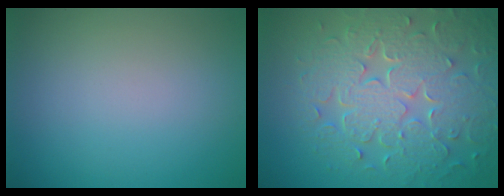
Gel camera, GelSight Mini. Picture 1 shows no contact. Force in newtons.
{"total": 9.0, "press": 6.5, "slide": 6.3}